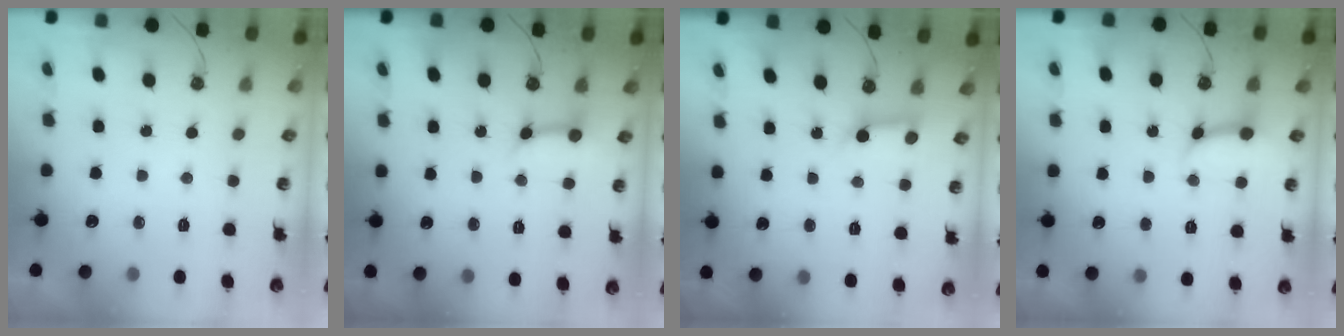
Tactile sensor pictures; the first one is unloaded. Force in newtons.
{"total": 8.2, "press": 8.1, "slide": 0.9}
{"total": 6.8, "press": 6.8, "slide": 0.7}
{"total": 10.1, "press": 10.1, "slide": 1.2}